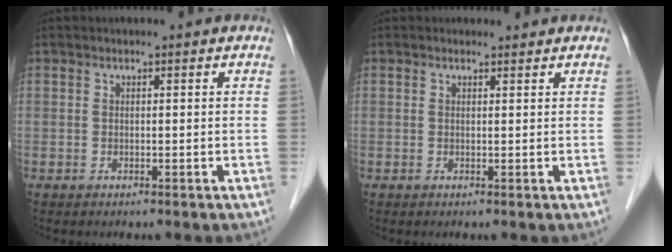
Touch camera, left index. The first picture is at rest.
{"total": 0.7, "force": [0.6, 0.3, -0.1], "torque": [-0.006, 0.002, 0.008]}